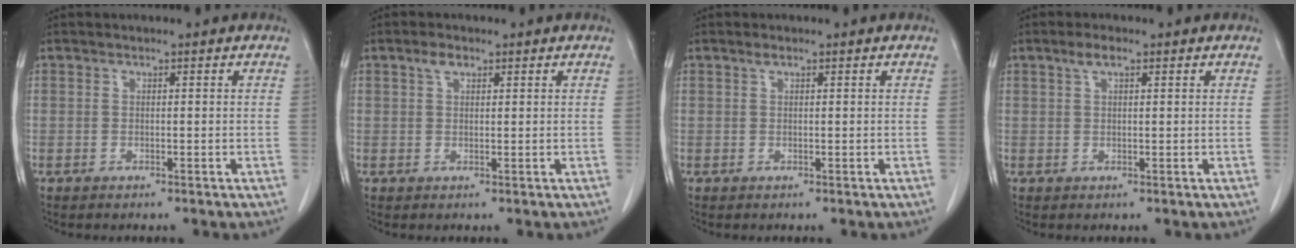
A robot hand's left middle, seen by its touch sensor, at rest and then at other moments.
{"total": 1.9, "force": [1.1, 1.0, 1.2], "torque": [-0.026, 0.007, 0.021]}
{"total": 0.7, "force": [0.4, 0.2, 0.5], "torque": [-0.013, 0.003, 0.008]}
{"total": 2.1, "force": [1.2, 0.6, 1.6], "torque": [-0.035, 0.008, 0.024]}